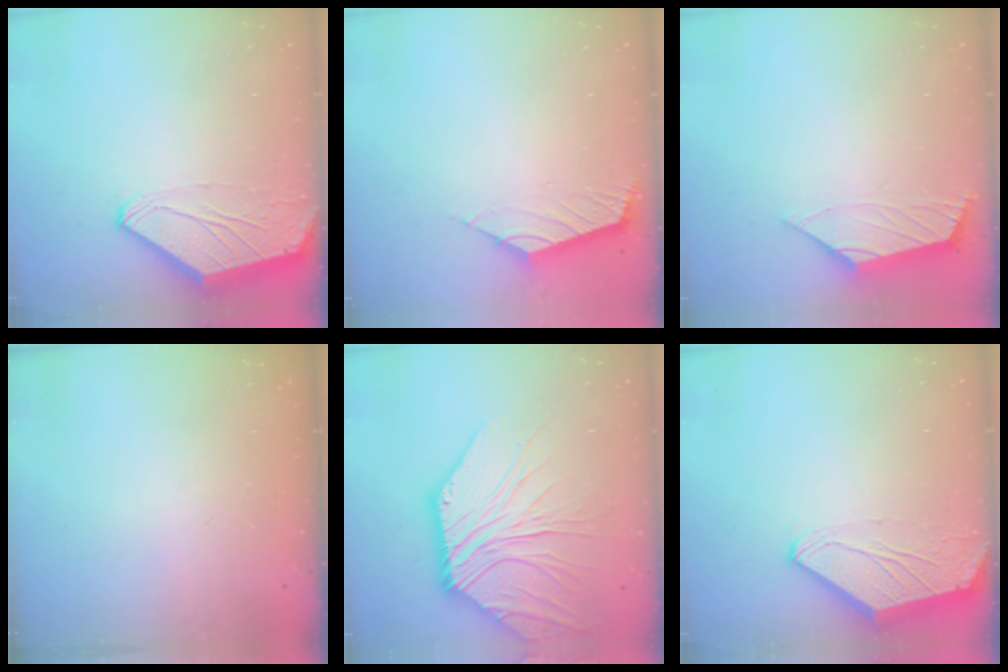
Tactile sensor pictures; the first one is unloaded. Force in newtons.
{"total": 2.6, "press": 2.5, "slide": 0.6}
{"total": 2.9, "press": 2.8, "slide": 0.6}
{"total": 0.0}
{"total": 14.9, "press": 14.8, "slide": 1.4}
{"total": 0.0}